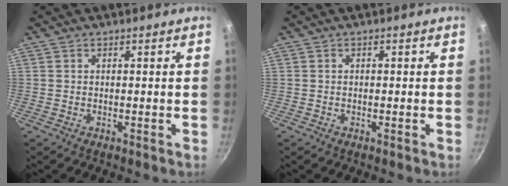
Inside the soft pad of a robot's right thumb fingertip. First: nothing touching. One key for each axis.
{"total": 0.0}